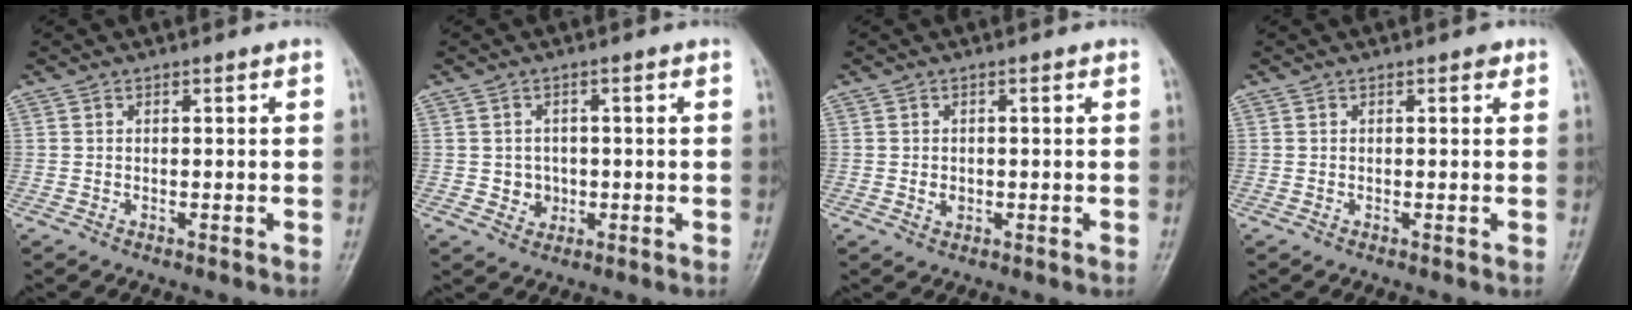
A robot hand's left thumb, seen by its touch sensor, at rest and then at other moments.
{"total": 3.2, "force": [-0.3, 3.0, 1.0], "torque": [0.003, 0.005, 0.000]}
{"total": 1.7, "force": [-0.2, 1.3, 1.0], "torque": [-0.009, 0.001, 0.000]}
{"total": 0.9, "force": [0.5, 0.6, 0.5], "torque": [0.001, 0.000, 0.002]}